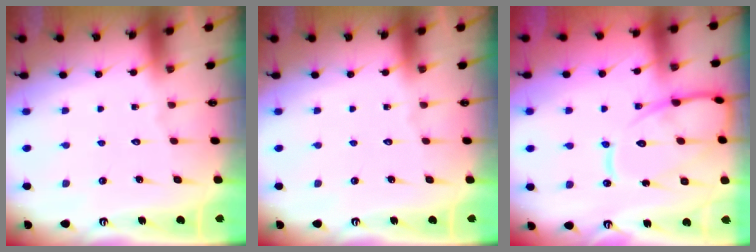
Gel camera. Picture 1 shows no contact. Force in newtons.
{"total": 0.0}
{"total": 15.1, "press": 15.1, "slide": 1.1}